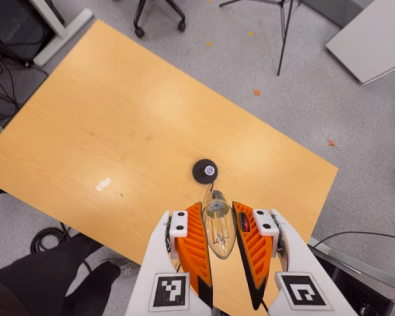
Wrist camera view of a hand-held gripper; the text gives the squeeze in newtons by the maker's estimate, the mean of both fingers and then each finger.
{"total": 14.6, "left": 16.1, "right": 13.2}